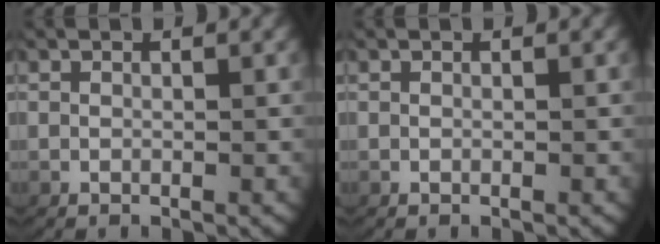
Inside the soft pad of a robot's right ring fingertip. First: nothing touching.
{"total": 0.0}